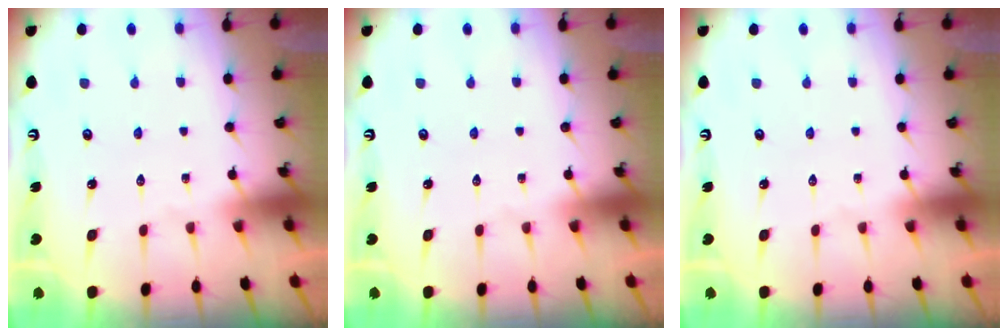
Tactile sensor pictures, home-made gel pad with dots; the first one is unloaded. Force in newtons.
{"total": 0.0}
{"total": 0.0}